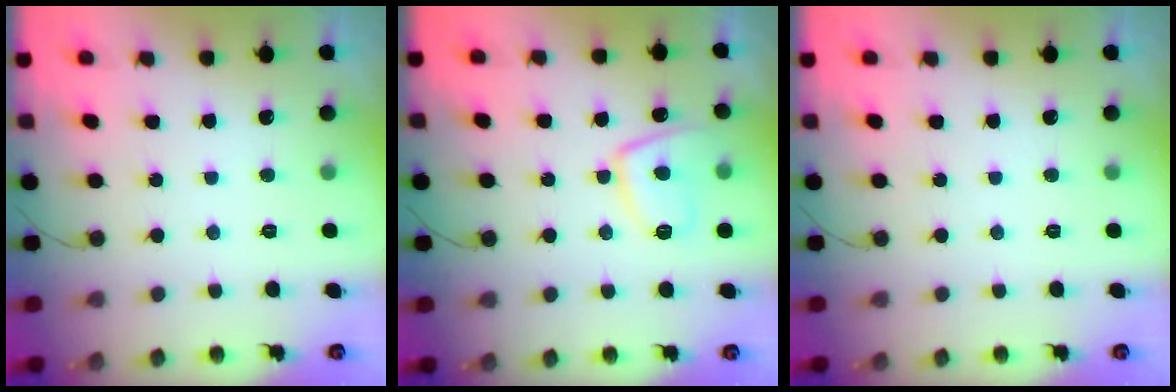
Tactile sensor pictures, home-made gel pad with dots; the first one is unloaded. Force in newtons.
{"total": 9.9, "press": 9.8, "slide": 1.3}
{"total": 0.0}